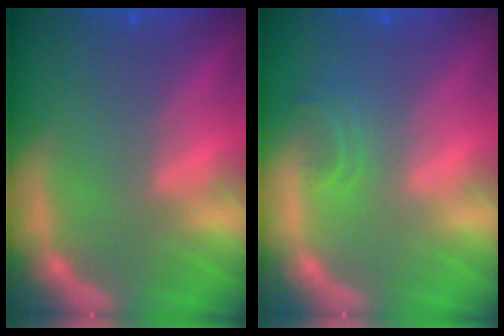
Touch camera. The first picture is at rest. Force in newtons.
{"total": 1.9}